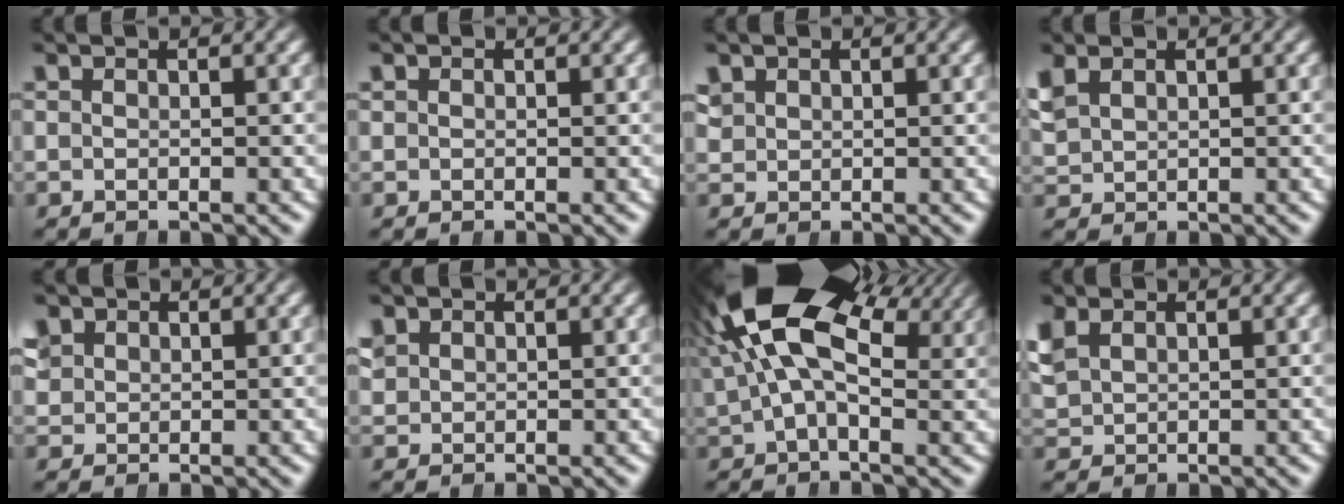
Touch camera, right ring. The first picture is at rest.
{"total": 0.6, "force": [0.2, 0.5, 0.1], "torque": [-0.005, -0.002, 0.004]}
{"total": 2.1, "force": [1.0, 1.7, 0.7], "torque": [-0.014, 0.004, 0.023]}
{"total": 2.5, "force": [1.1, 2.0, 1.1], "torque": [-0.029, 0.004, 0.027]}
{"total": 2.7, "force": [1.4, 2.1, 0.9], "torque": [-0.021, 0.004, 0.030]}
{"total": 2.3, "force": [1.1, 1.8, 0.8], "torque": [-0.017, 0.004, 0.024]}
{"total": 18.2, "force": [5.3, 11.5, 13.0], "torque": [-0.231, 0.028, 0.058]}
{"total": 2.9, "force": [1.2, 2.4, 1.2], "torque": [-0.034, 0.003, 0.029]}